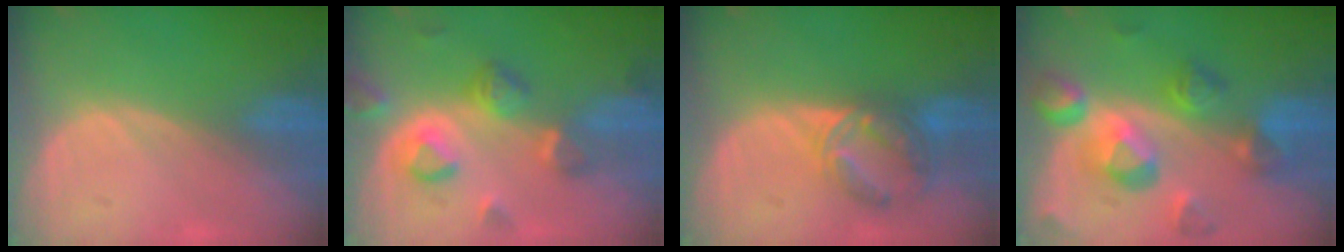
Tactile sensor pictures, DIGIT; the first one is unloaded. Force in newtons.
{"total": 8.0, "press": 7.2, "slide": 3.5}
{"total": 6.9, "press": 6.3, "slide": 2.8}
{"total": 10.5, "press": 9.4, "slide": 4.8}